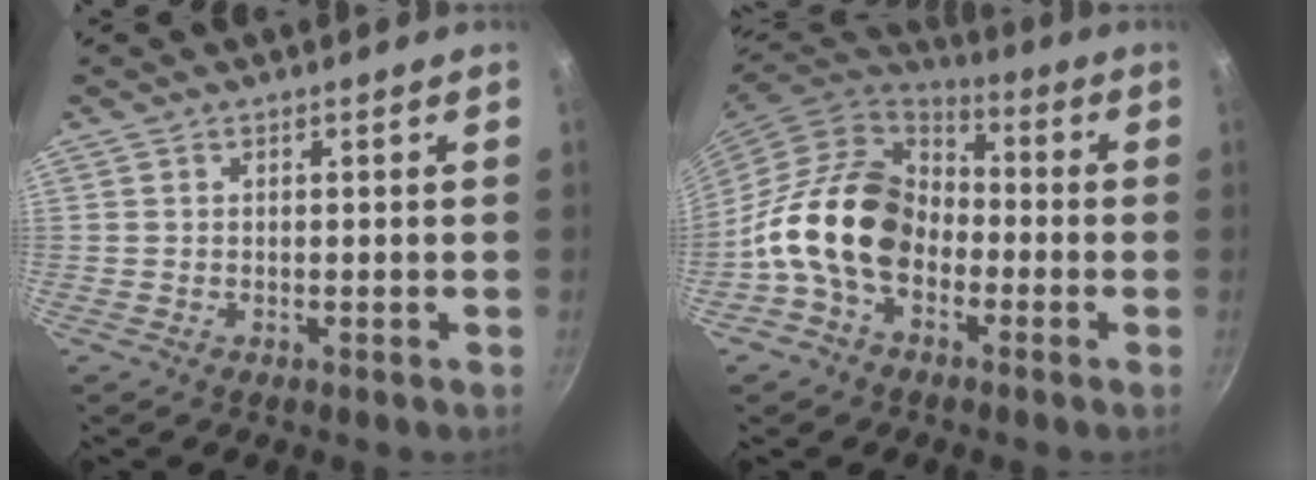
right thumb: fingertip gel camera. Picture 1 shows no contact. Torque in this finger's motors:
{"motor_torque": [2.61, 2.40, 1.35, -1.42, 0.26]}